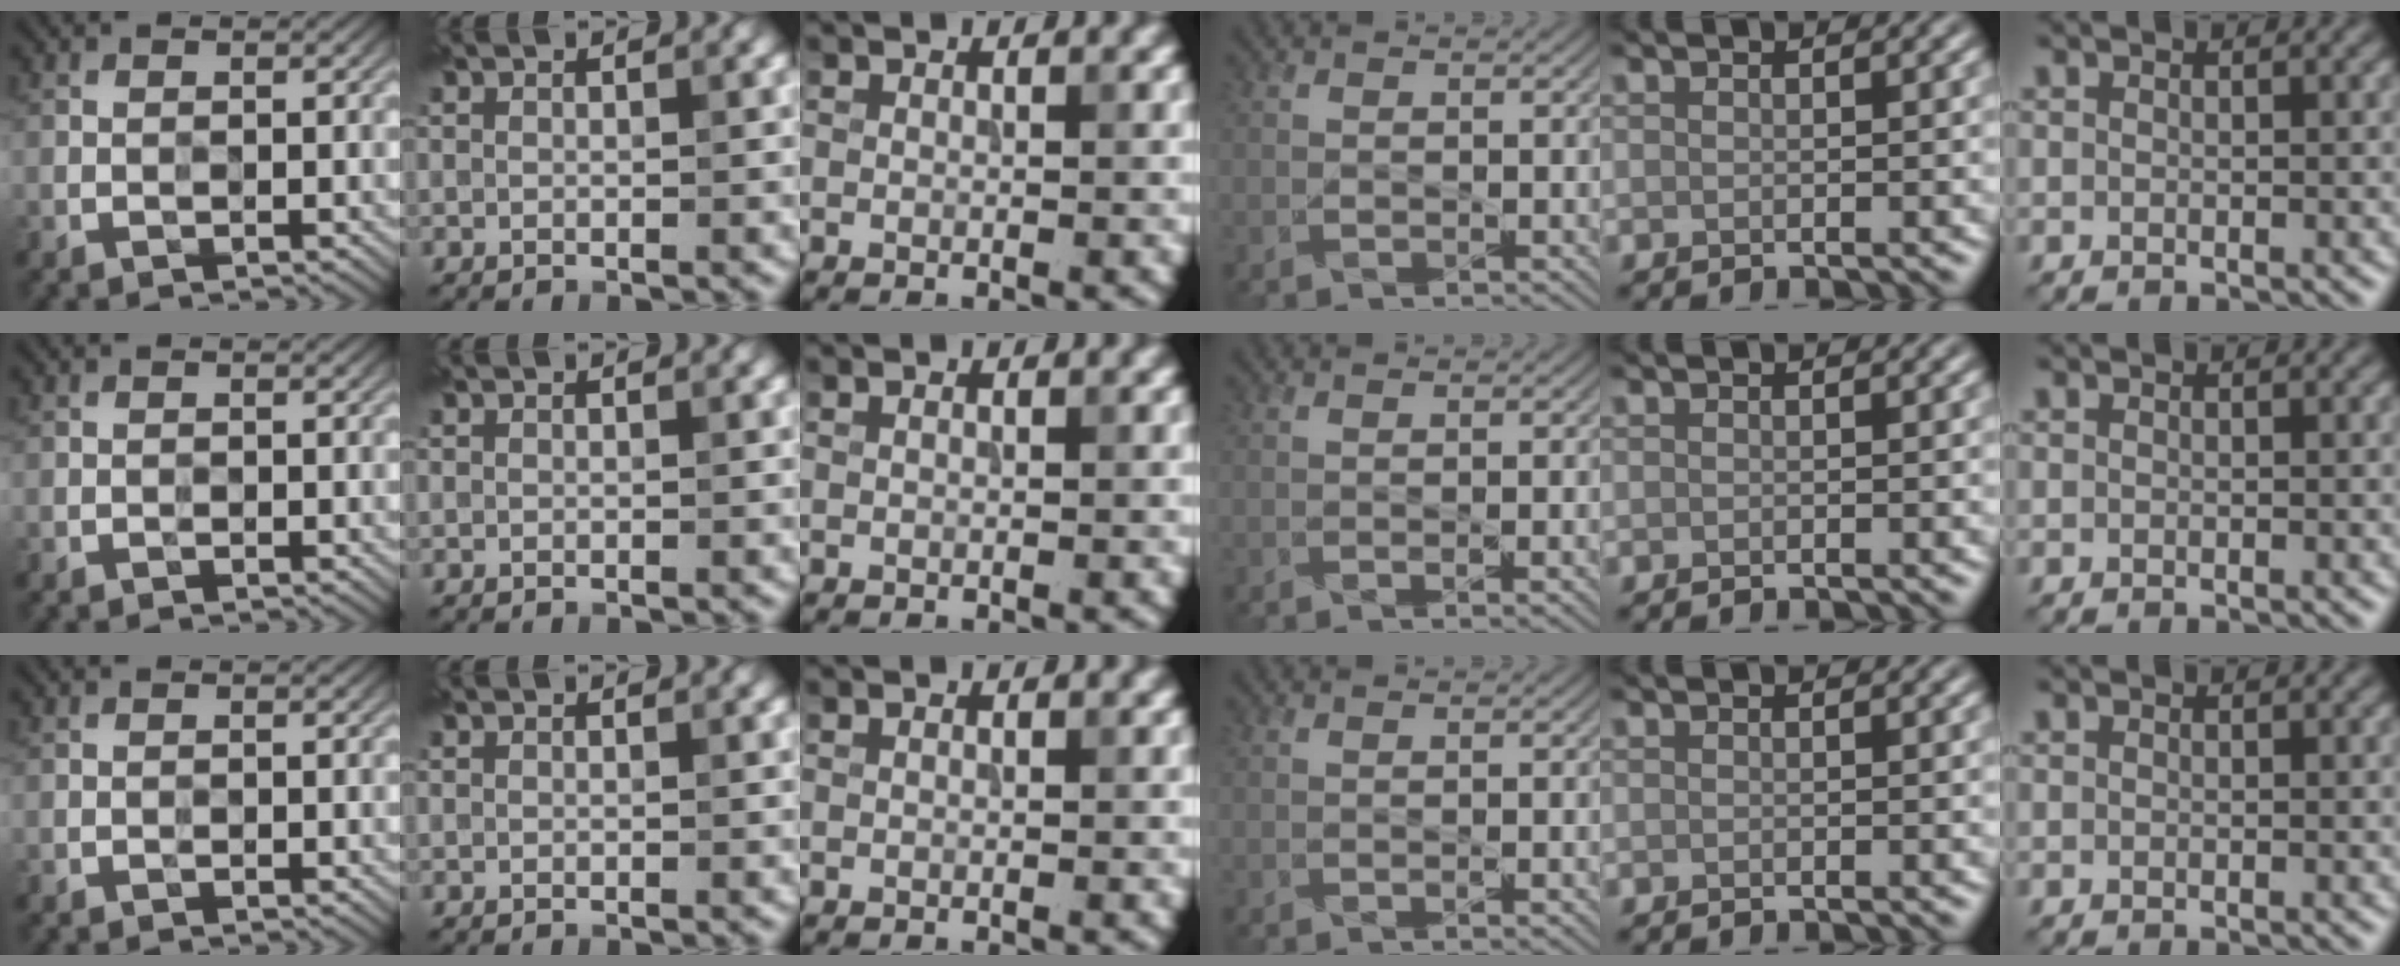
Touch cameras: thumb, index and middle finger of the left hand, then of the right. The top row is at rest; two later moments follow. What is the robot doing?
{"motion": "wipe", "object": "mirror"}